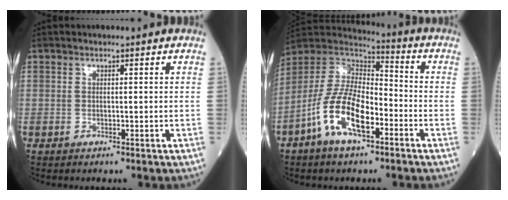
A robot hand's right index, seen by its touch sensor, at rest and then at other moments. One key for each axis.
{"total": 13.0, "fx": -5.9, "fy": 4.9, "fz": 10.5, "tx": -0.220, "ty": 0.009, "tz": -0.114}